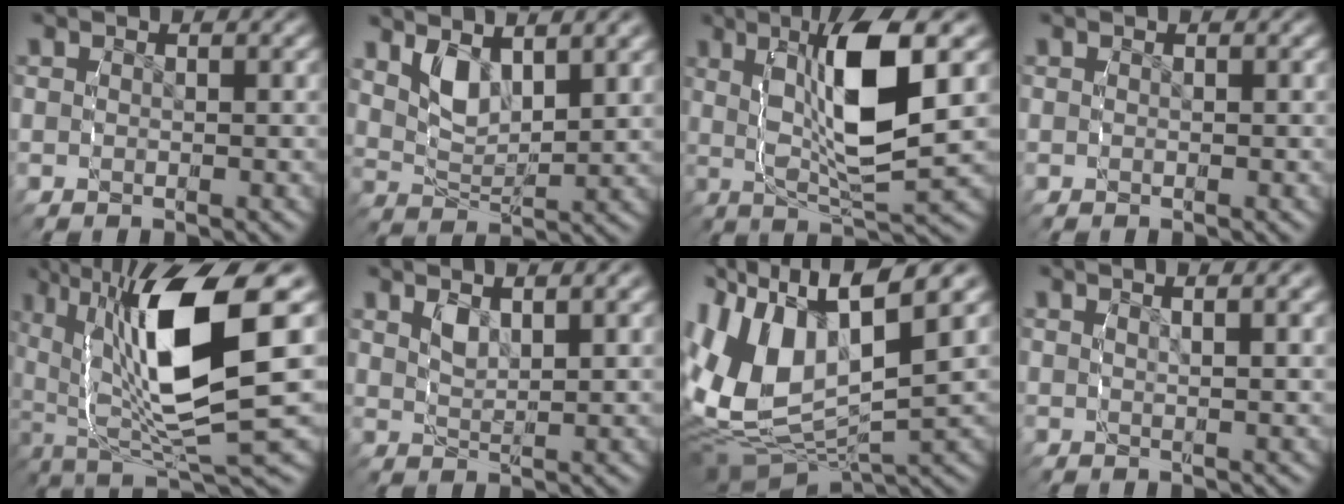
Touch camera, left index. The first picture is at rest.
{"total": 5.4, "force": [1.8, 3.5, 3.7], "torque": [-0.086, -0.002, 0.028]}
{"total": 10.2, "force": [1.4, 4.2, 9.2], "torque": [-0.170, 0.002, 0.019]}
{"total": 0.0}
{"total": 15.8, "force": [-0.5, 8.1, 13.6], "torque": [-0.248, -0.018, 0.001]}
{"total": 2.4, "force": [1.1, 0.9, 1.8], "torque": [-0.048, -0.006, 0.020]}
{"total": 15.8, "force": [-0.5, 11.8, 10.6], "torque": [-0.241, -0.038, 0.000]}
{"total": 3.6, "force": [2.3, 0.9, 2.6], "torque": [-0.035, 0.007, 0.034]}